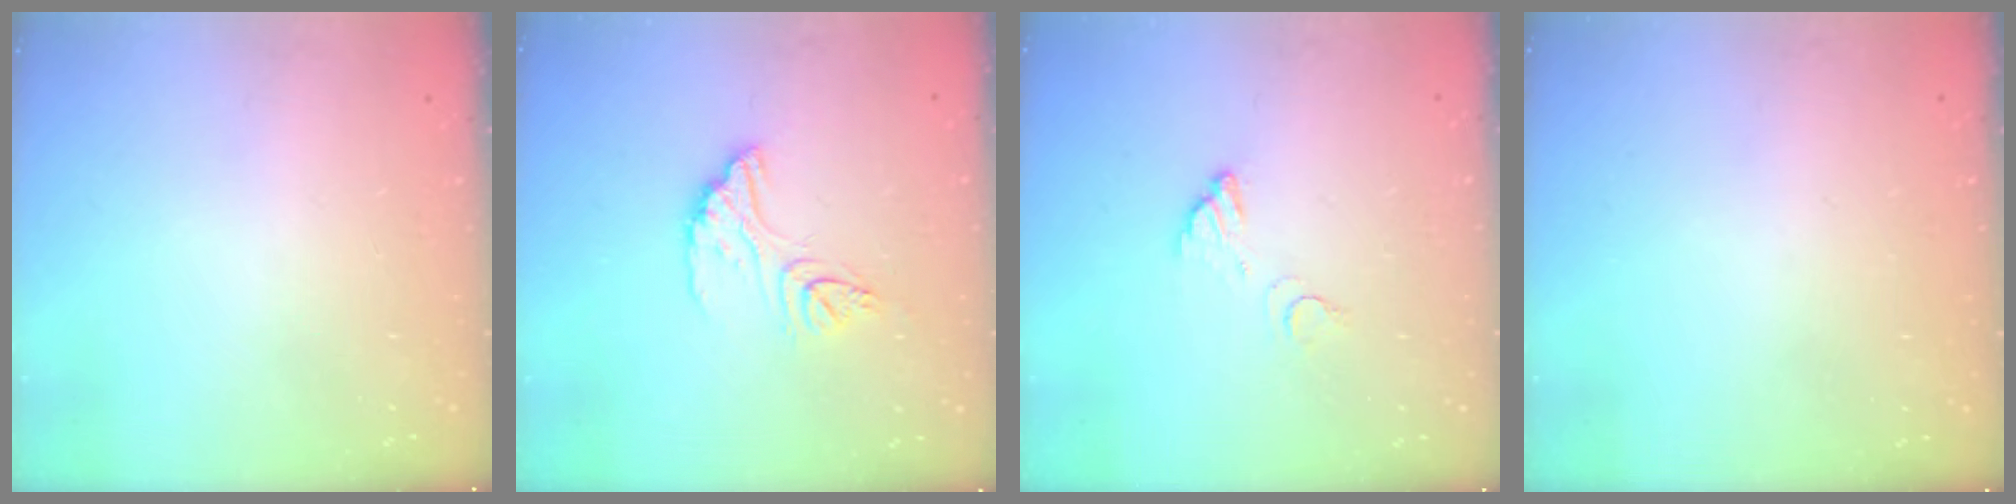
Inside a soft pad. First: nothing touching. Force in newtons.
{"total": 12.5, "press": 12.4, "slide": 1.0}
{"total": 3.7, "press": 3.7, "slide": 0.2}
{"total": 2.8, "press": 2.8, "slide": 0.1}